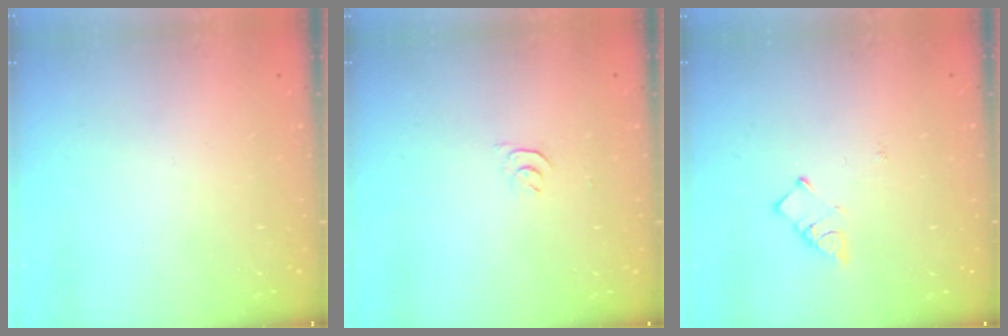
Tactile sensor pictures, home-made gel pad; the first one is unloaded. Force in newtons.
{"total": 3.3, "press": 3.2, "slide": 0.5}
{"total": 3.7, "press": 3.7, "slide": 0.4}